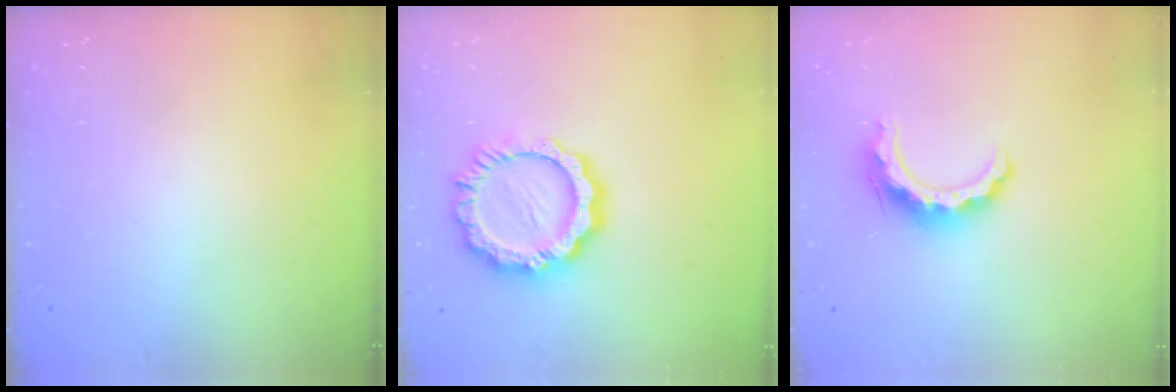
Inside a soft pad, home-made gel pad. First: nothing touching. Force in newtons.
{"total": 13.9, "press": 13.9, "slide": 1.3}
{"total": 10.4, "press": 10.4, "slide": 0.6}